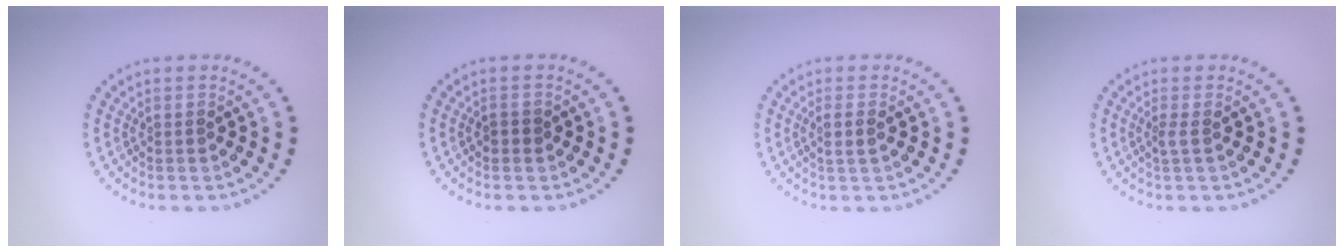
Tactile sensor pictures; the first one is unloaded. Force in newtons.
{"total": 1.0, "press": 1.0, "slide": 0.1}
{"total": 1.3, "press": 1.1, "slide": 0.7}
{"total": 0.9, "press": 0.6, "slide": 0.7}